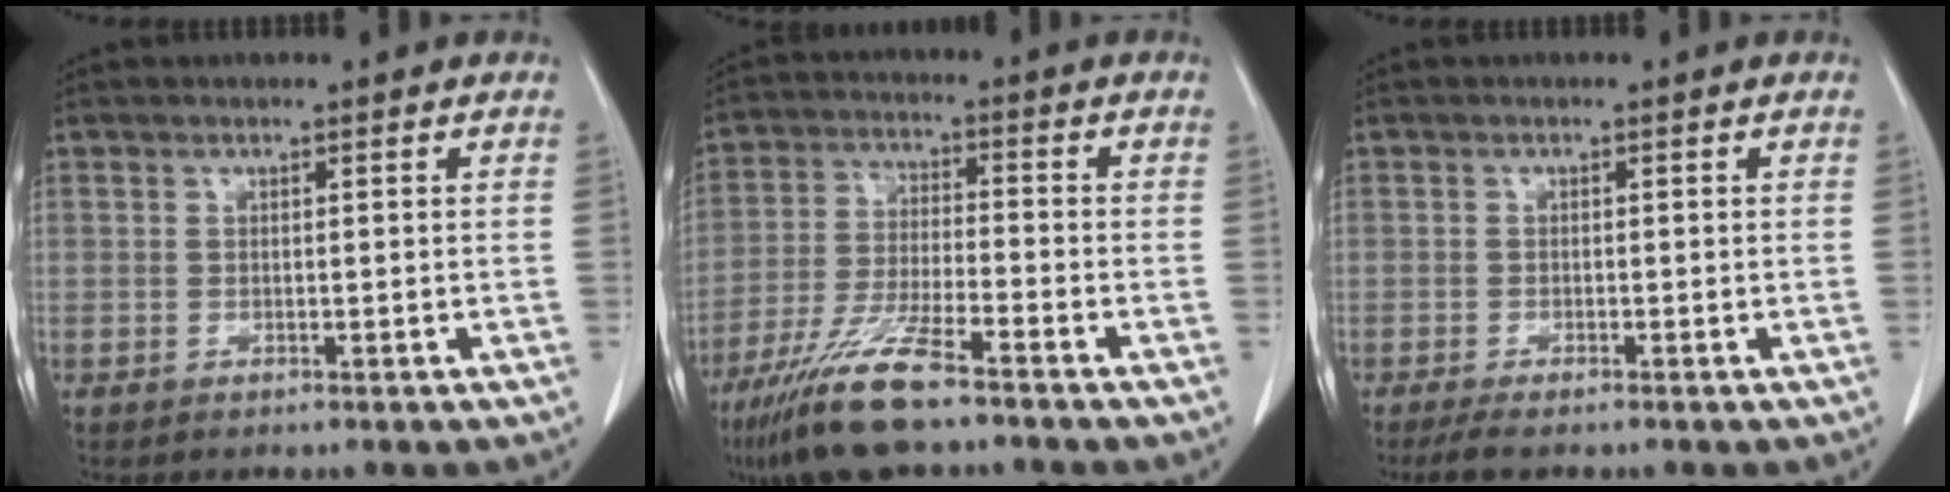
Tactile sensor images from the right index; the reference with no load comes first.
{"total": 11.2, "force": [-8.1, 1.0, 7.6], "torque": [-0.159, -0.031, -0.154]}
{"total": 2.6, "force": [-2.1, 0.3, 1.5], "torque": [-0.031, -0.009, -0.038]}